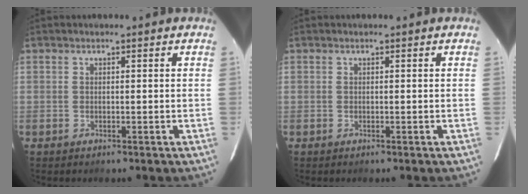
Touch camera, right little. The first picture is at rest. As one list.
[{"total": 0.0}]